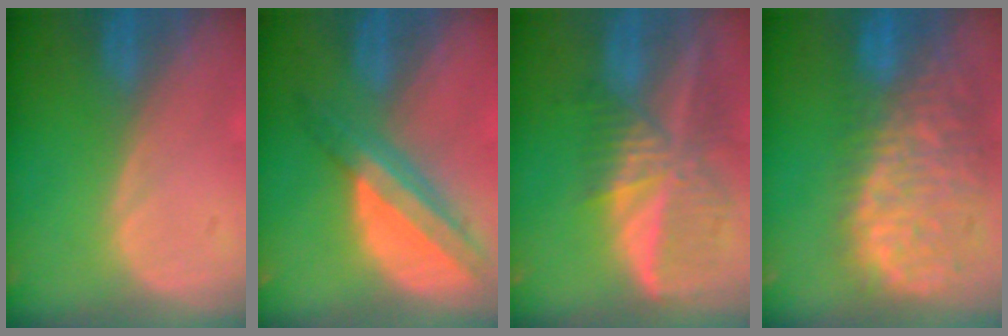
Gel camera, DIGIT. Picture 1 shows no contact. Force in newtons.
{"total": 8.0, "press": 6.8, "slide": 4.3}
{"total": 9.2, "press": 7.9, "slide": 4.7}
{"total": 13.5, "press": 11.1, "slide": 7.8}